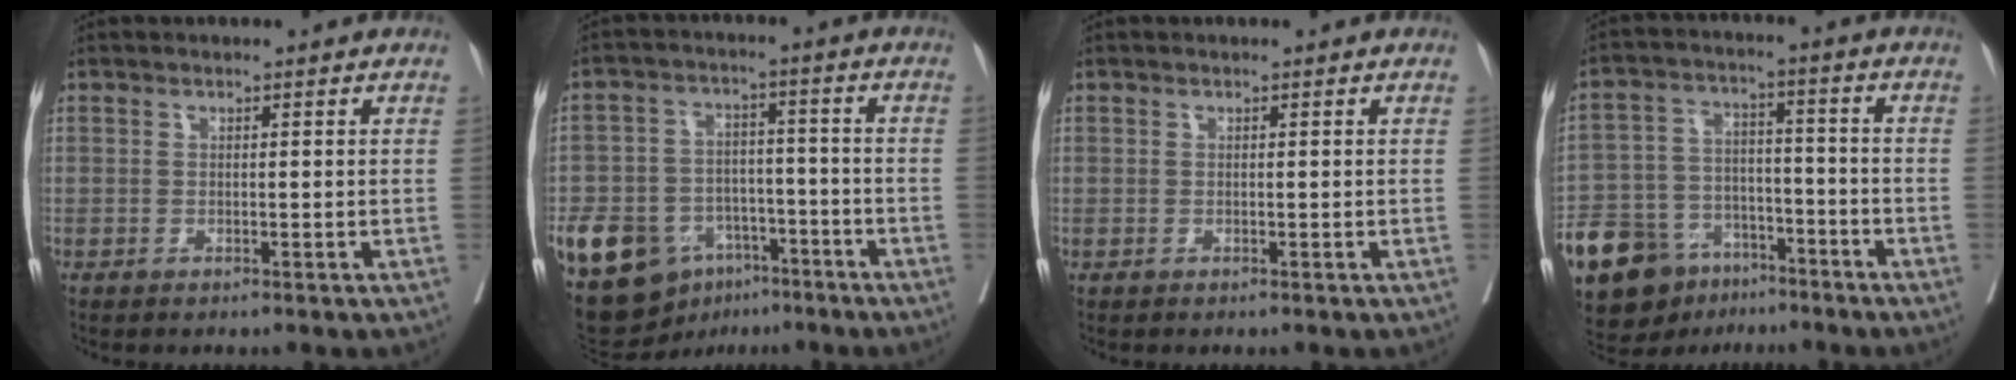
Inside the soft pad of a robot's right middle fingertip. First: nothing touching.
{"total": 15.4, "force": [-8.3, 10.5, 7.5], "torque": [-0.142, 0.017, -0.128]}
{"total": 0.0}
{"total": 20.0, "force": [-13.3, 11.9, 9.1], "torque": [-0.239, 0.010, -0.224]}